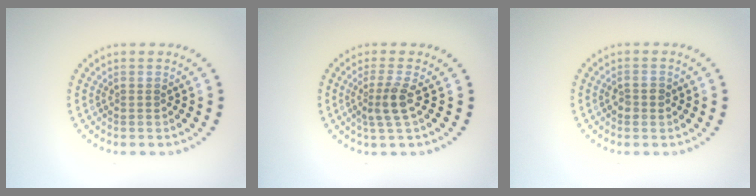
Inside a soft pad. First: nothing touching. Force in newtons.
{"total": 2.4, "press": 1.8, "slide": 1.6}
{"total": 1.4, "press": 1.4, "slide": 0.2}